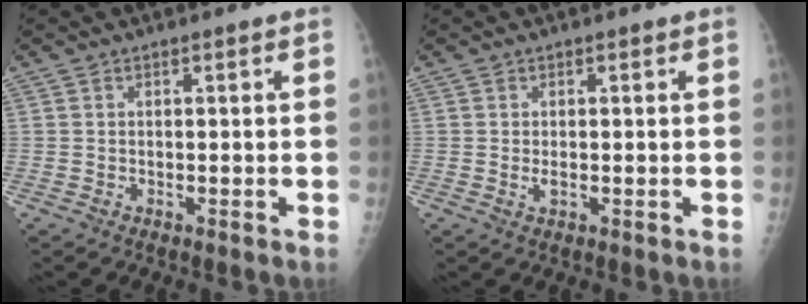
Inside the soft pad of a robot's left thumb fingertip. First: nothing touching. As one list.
[{"total": 1.3, "force": [-0.1, 0.7, 1.0], "torque": [-0.018, -0.002, -0.002]}]